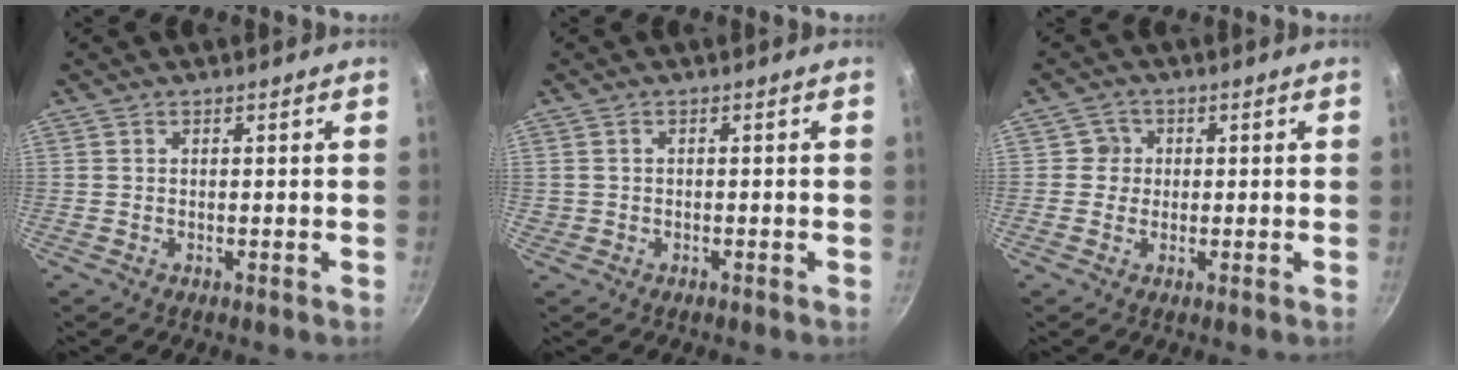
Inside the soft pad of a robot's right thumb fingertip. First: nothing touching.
{"total": 0.6, "force": [-0.3, 0.5, 0.1], "torque": [-0.005, 0.004, 0.000]}
{"total": 2.9, "force": [0.3, 2.9, 0.3], "torque": [0.018, 0.004, -0.001]}